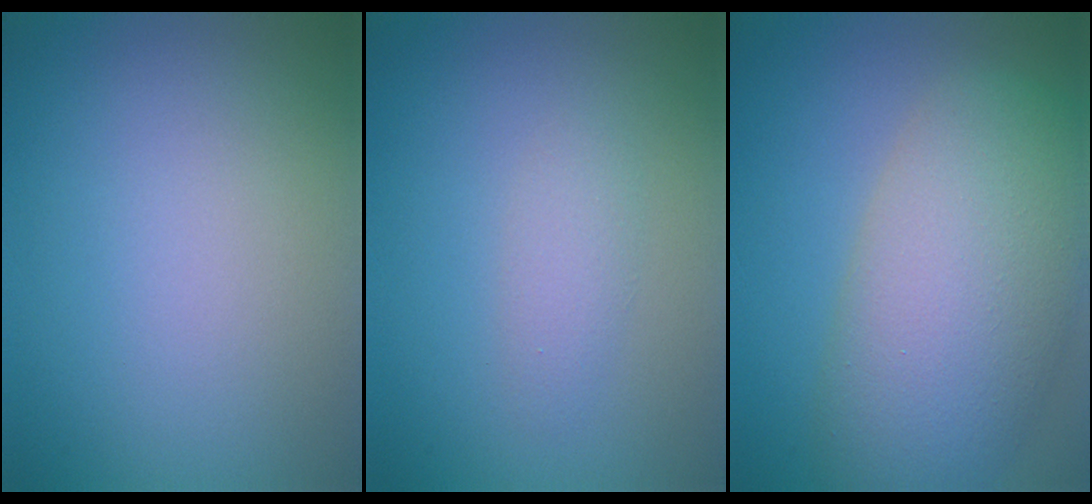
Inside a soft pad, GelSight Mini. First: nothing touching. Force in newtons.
{"total": 1.4, "press": 1.4, "slide": 0.1}
{"total": 10.1, "press": 10.0, "slide": 0.4}